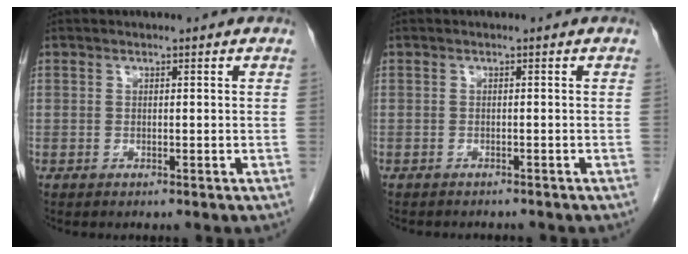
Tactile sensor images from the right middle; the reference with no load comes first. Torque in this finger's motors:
{"motor_torque": [0.04, -0.03, 0.01, 0.00]}